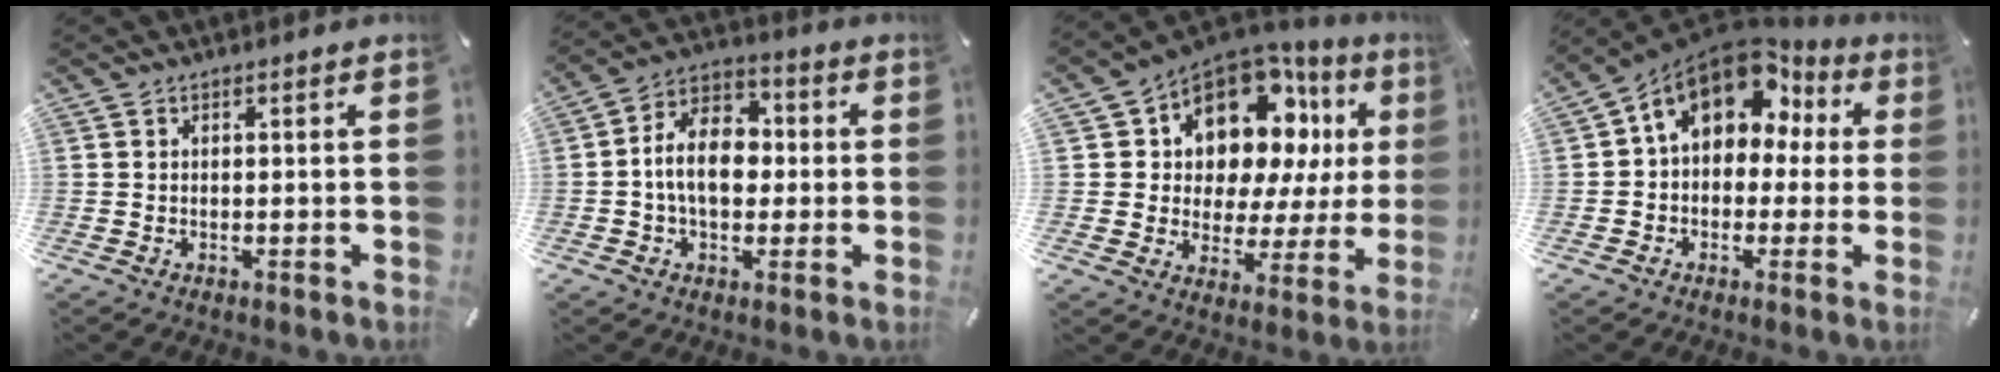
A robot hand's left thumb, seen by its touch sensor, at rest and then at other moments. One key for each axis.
{"total": 11.3, "fx": -1.1, "fy": 8.0, "fz": 8.0, "tx": -0.154, "ty": 0.015, "tz": -0.022}
{"total": 14.1, "fx": 7.9, "fy": 9.1, "fz": 7.2, "tx": -0.114, "ty": -0.066, "tz": 0.140}
{"total": 13.6, "fx": 6.2, "fy": 9.2, "fz": 7.9, "tx": -0.132, "ty": -0.026, "tz": 0.113}